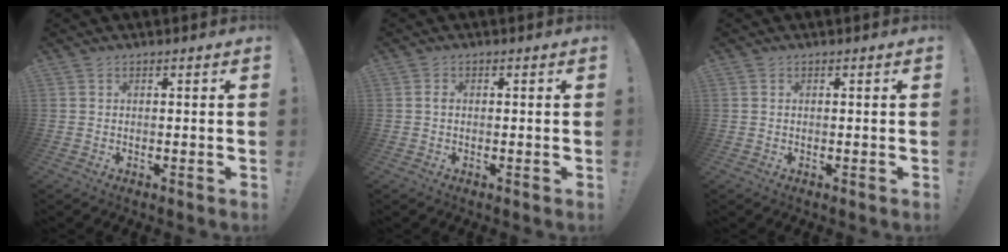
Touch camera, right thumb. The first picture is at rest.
{"total": 1.1, "force": [-0.2, 0.6, 0.9], "torque": [-0.018, 0.005, -0.004]}
{"total": 0.0}